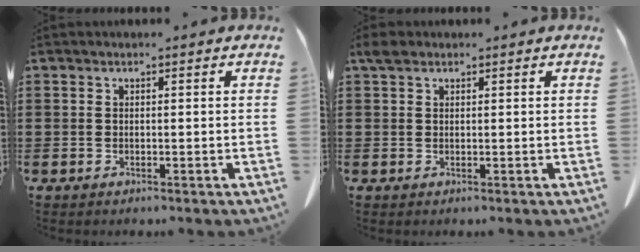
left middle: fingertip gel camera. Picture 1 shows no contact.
{"total": 1.7, "force": [1.2, 1.0, 0.7], "torque": [-0.019, 0.004, 0.024]}